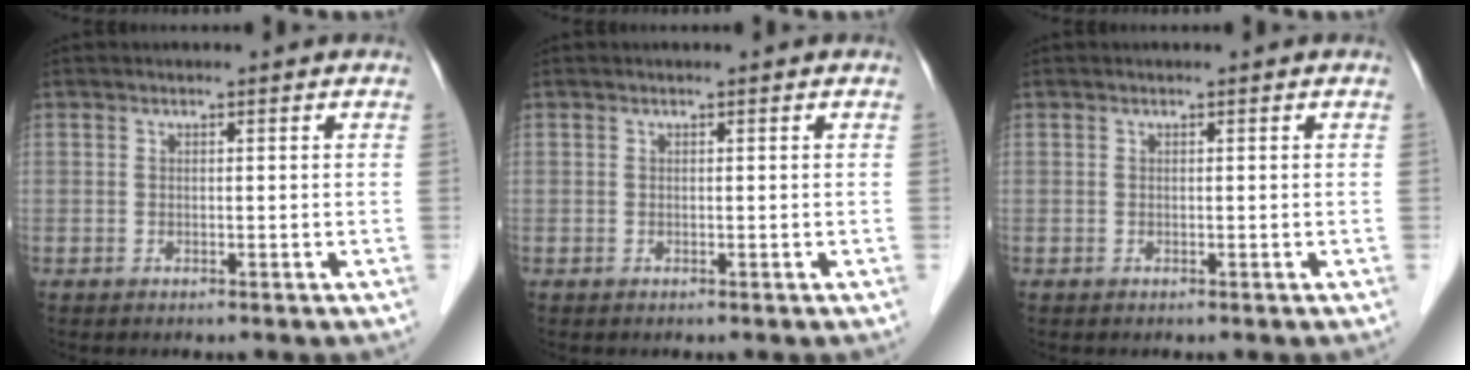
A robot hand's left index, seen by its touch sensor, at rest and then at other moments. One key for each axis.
{"total": 0.0}
{"total": 0.0}